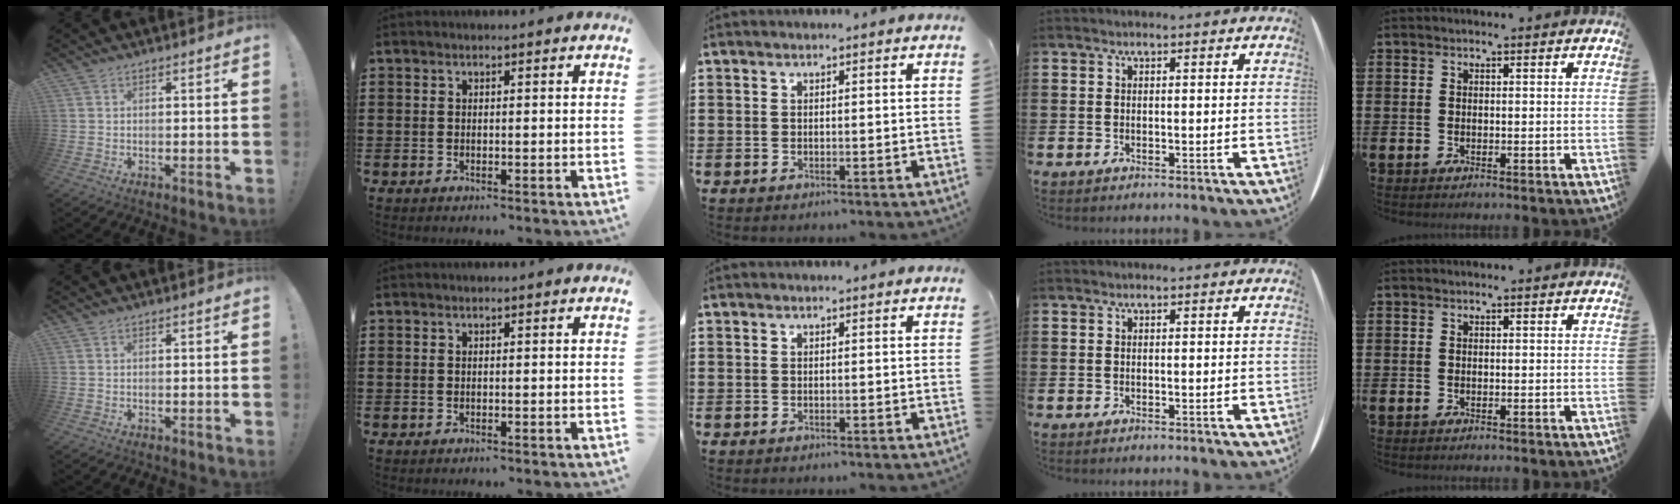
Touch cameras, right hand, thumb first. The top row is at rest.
{}